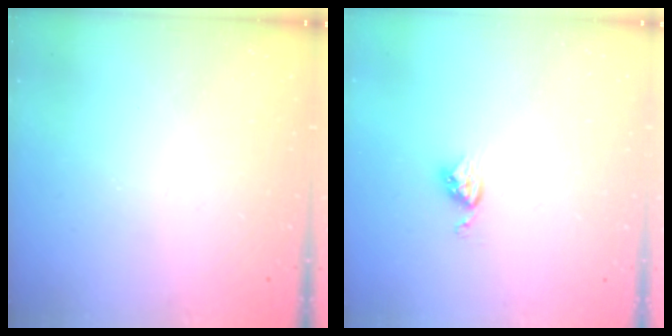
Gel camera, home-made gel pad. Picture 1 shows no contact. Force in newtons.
{"total": 3.9, "press": 3.9, "slide": 0.4}